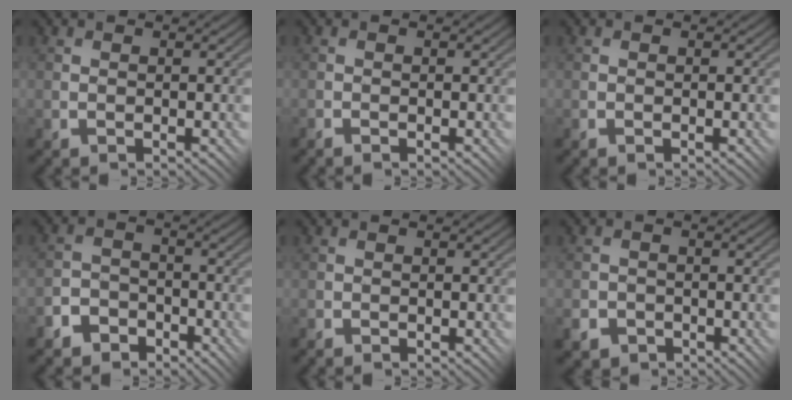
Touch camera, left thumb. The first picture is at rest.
{"total": 0.7, "force": [-0.7, 0.1, 0.2], "torque": [-0.005, 0.002, -0.015]}
{"total": 0.0}
{"total": 4.6, "force": [-3.5, 2.8, 1.1], "torque": [-0.015, 0.006, -0.071]}
{"total": 0.6, "force": [-0.6, 0.2, 0.1], "torque": [-0.002, 0.001, -0.014]}
{"total": 4.2, "force": [-2.5, 3.3, 0.6], "torque": [-0.006, -0.007, -0.048]}